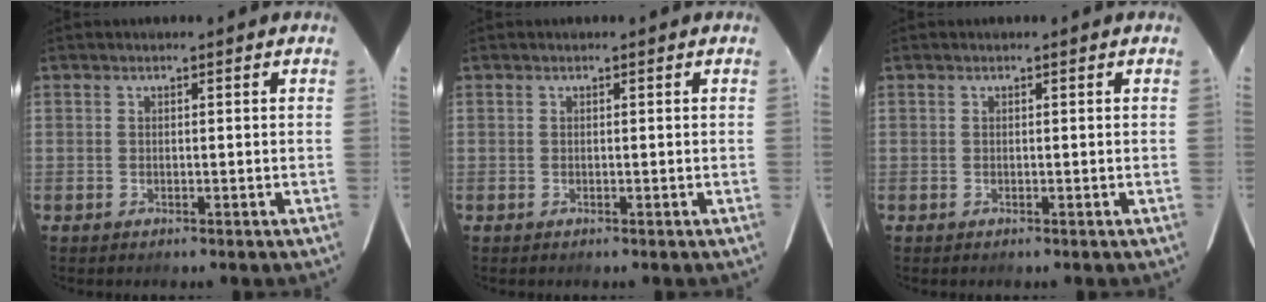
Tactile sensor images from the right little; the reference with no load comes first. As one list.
[{"total": 0.0}, {"total": 0.0}]